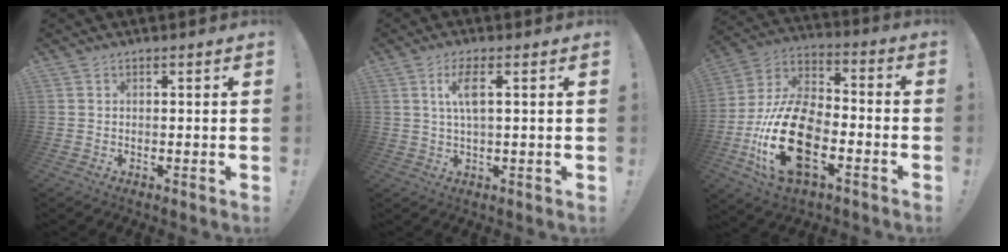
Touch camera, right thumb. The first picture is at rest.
{"total": 5.8, "force": [1.5, 1.2, 5.5], "torque": [-0.103, 0.001, 0.023]}
{"total": 23.2, "force": [-8.0, 13.1, 17.4], "torque": [-0.356, 0.034, -0.130]}